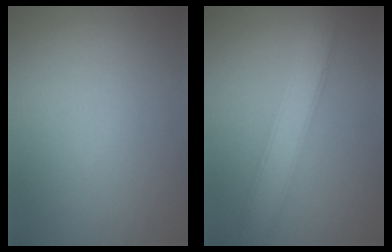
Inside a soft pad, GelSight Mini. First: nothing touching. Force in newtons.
{"total": 4.4, "press": 4.4, "slide": 0.2}